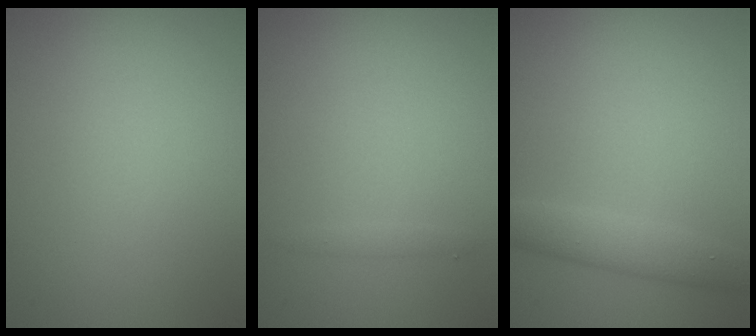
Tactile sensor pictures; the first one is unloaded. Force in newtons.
{"total": 0.6, "press": 0.6, "slide": 0.0}
{"total": 2.9, "press": 2.9, "slide": 0.2}